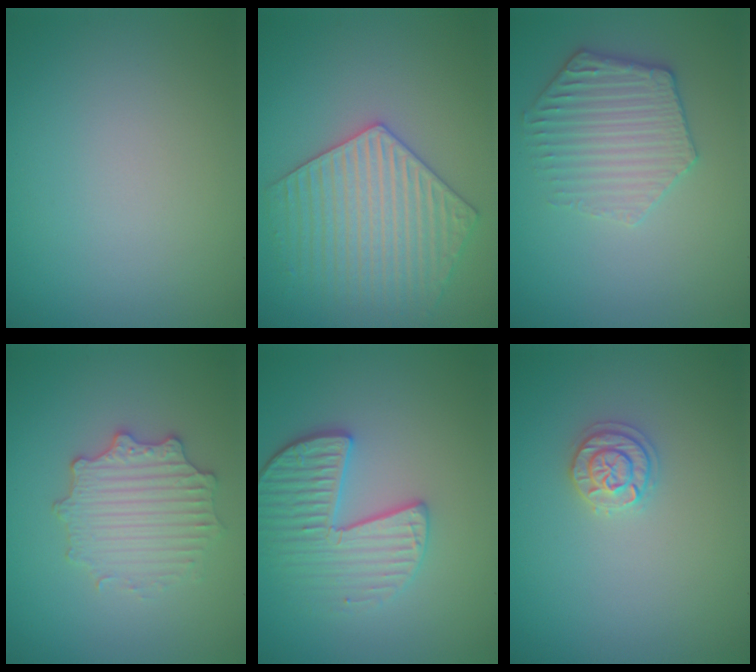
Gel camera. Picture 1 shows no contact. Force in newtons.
{"total": 4.7, "press": 4.5, "slide": 1.3}
{"total": 3.5, "press": 3.4, "slide": 0.4}
{"total": 3.4, "press": 3.1, "slide": 1.2}
{"total": 3.6, "press": 3.4, "slide": 1.2}
{"total": 1.8, "press": 1.8, "slide": 0.1}